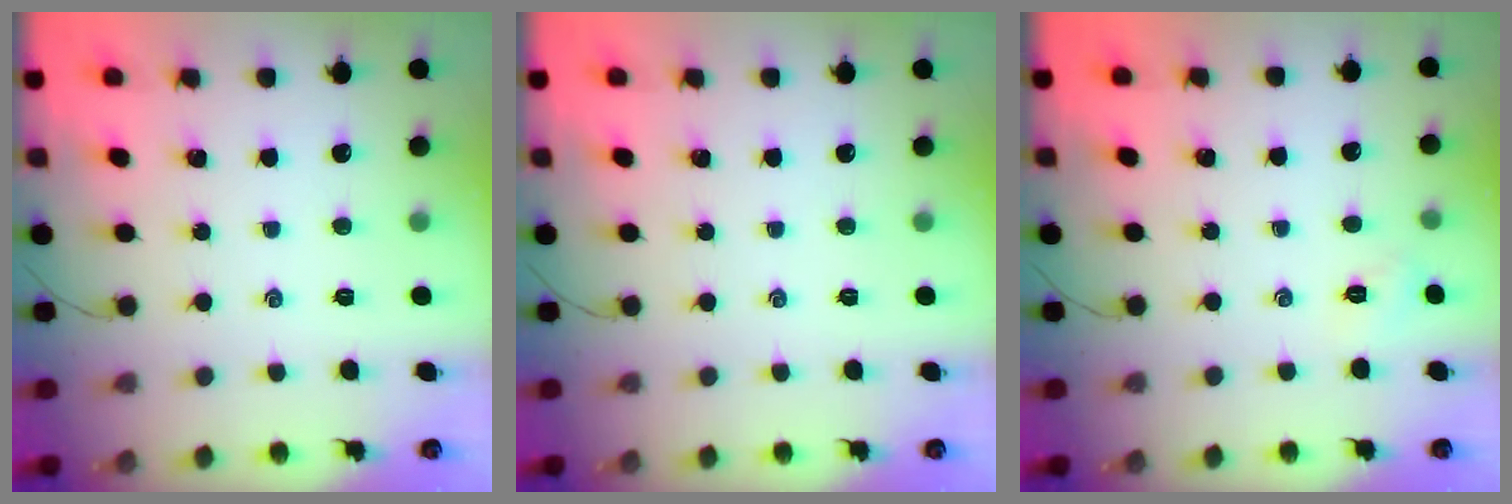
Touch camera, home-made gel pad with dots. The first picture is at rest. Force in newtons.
{"total": 0.0}
{"total": 2.5, "press": 2.4, "slide": 0.7}